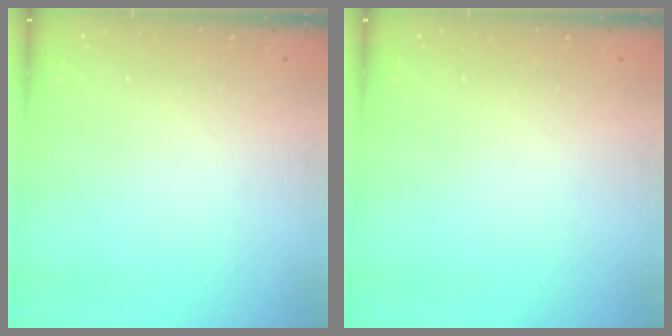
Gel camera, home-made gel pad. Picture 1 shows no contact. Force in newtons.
{"total": 0.0}